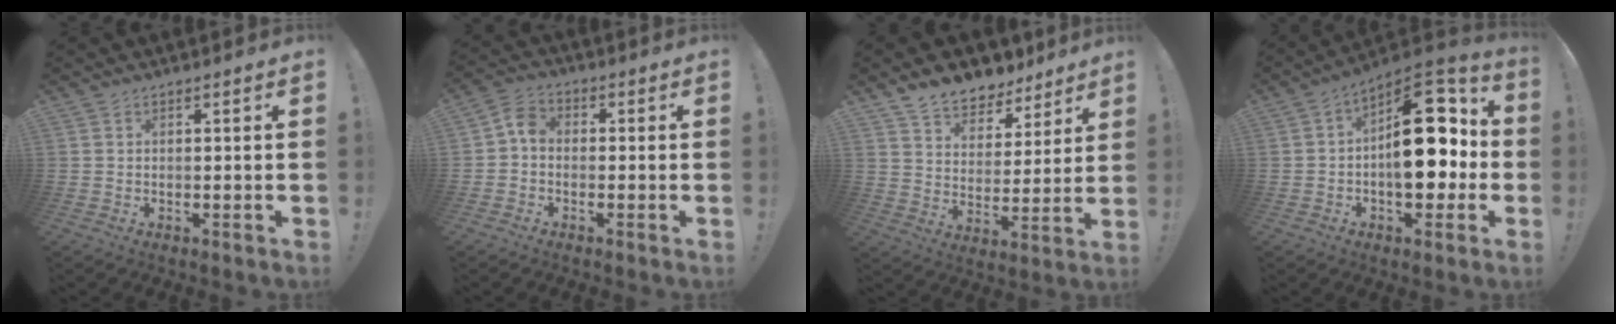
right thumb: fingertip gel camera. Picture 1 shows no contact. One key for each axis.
{"total": 4.9, "fx": -1.1, "fy": 3.6, "fz": 3.2, "tx": -0.060, "ty": 0.018, "tz": -0.017}
{"total": 9.9, "fx": 8.5, "fy": 4.5, "fz": 2.1, "tx": -0.043, "ty": -0.067, "tz": 0.162}
{"total": 20.4, "fx": 1.0, "fy": 11.8, "fz": 16.7, "tx": -0.212, "ty": 0.010, "tz": 0.025}